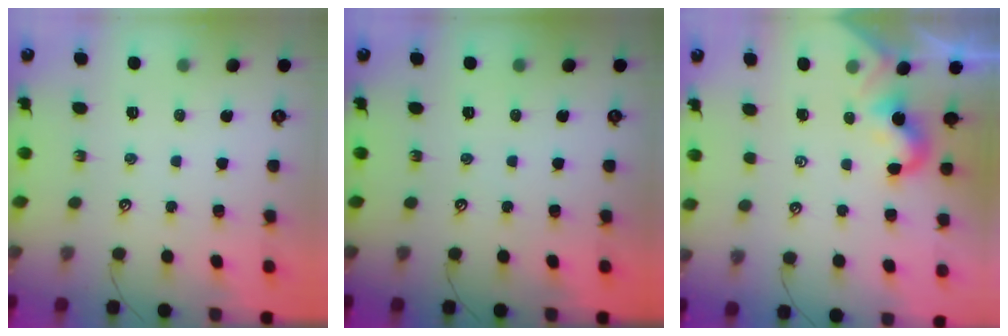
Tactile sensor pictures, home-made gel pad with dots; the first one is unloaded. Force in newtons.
{"total": 0.0}
{"total": 0.0}